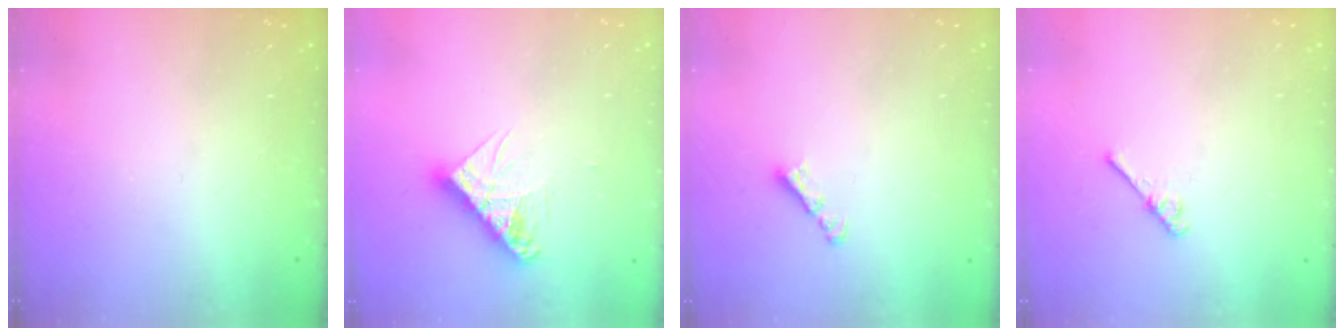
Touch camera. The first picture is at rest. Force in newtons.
{"total": 10.8, "press": 10.8, "slide": 1.0}
{"total": 2.2, "press": 2.1, "slide": 0.6}
{"total": 4.2, "press": 4.2, "slide": 0.6}